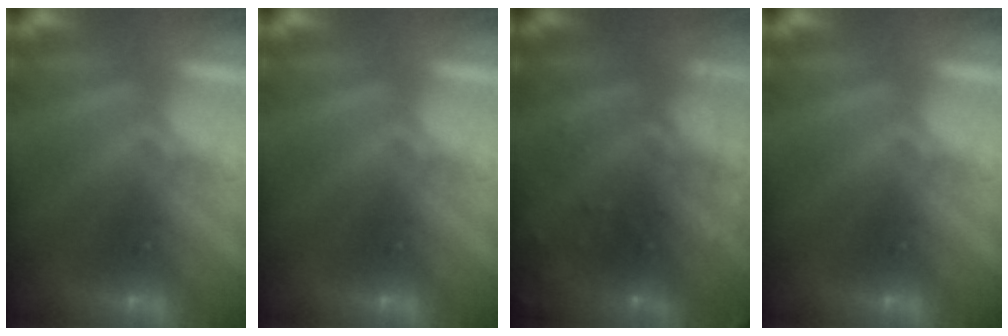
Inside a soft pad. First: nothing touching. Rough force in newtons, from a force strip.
{"total": 0.0}
{"total": 9.6}
{"total": 0.0}